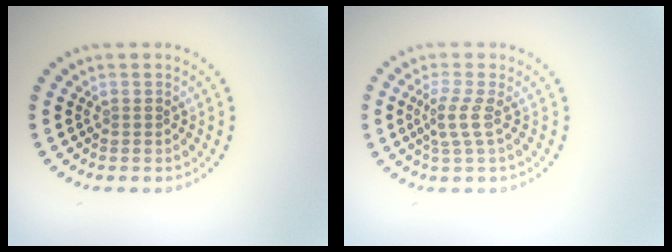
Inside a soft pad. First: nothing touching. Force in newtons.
{"total": 2.2, "press": 1.5, "slide": 1.7}